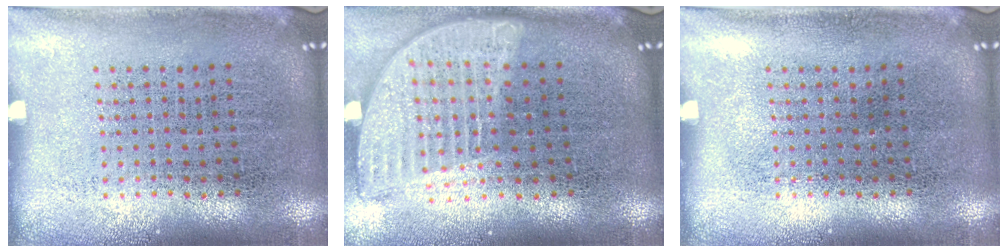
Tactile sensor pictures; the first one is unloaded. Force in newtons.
{"total": 2.0, "press": 1.6, "slide": 1.2}
{"total": 0.0}